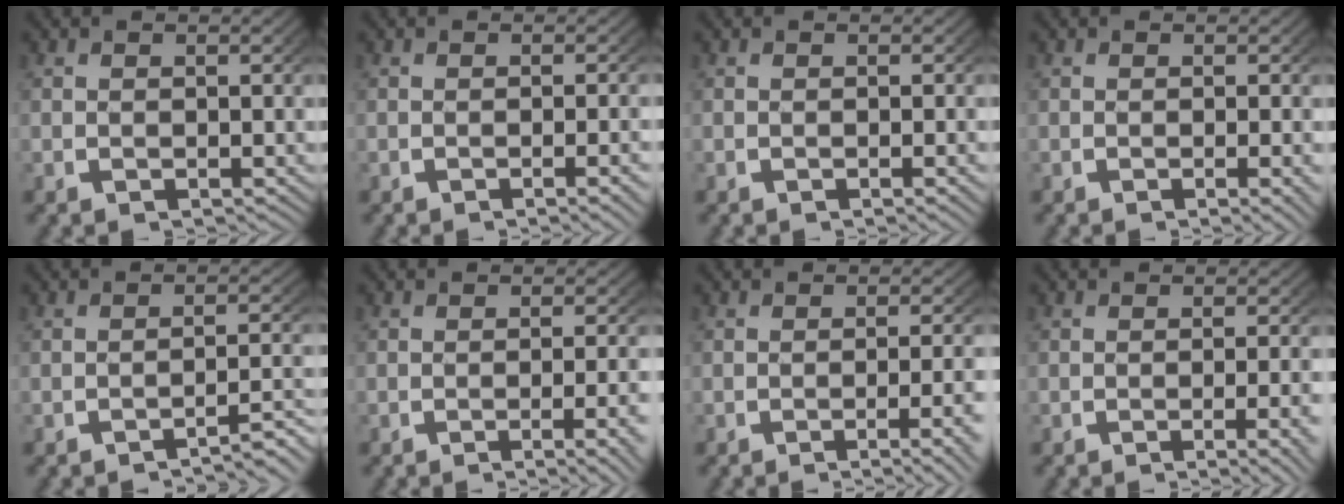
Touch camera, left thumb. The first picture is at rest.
{"total": 2.0, "force": [-1.0, 0.0, 1.7], "torque": [-0.023, 0.006, -0.017]}
{"total": 0.9, "force": [-0.4, -0.1, 0.8], "torque": [-0.012, 0.003, -0.005]}
{"total": 1.6, "force": [-0.5, 0.1, 1.5], "torque": [-0.019, 0.000, -0.008]}
{"total": 3.8, "force": [-3.0, 0.6, 2.3], "torque": [-0.029, 0.000, -0.043]}
{"total": 3.6, "force": [-1.7, 0.6, 3.1], "torque": [-0.038, 0.002, -0.027]}
{"total": 4.3, "force": [-2.4, 0.9, 3.5], "torque": [-0.046, 0.001, -0.037]}
{"total": 3.3, "force": [-1.4, 0.5, 2.9], "torque": [-0.036, 0.002, -0.023]}